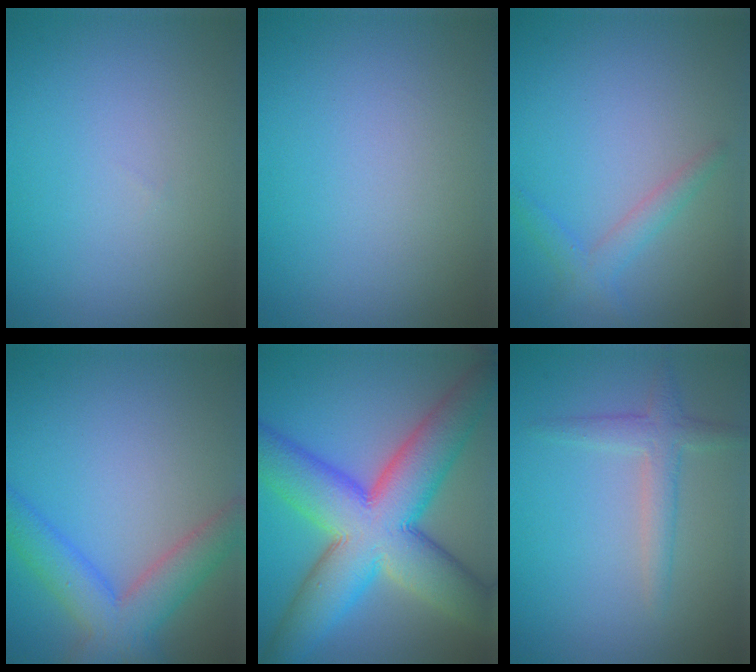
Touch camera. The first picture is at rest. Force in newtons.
{"total": 0.0}
{"total": 1.9, "press": 1.9, "slide": 0.0}
{"total": 5.4, "press": 5.4, "slide": 0.2}
{"total": 13.4, "press": 13.4, "slide": 0.4}
{"total": 2.3, "press": 2.3, "slide": 0.1}